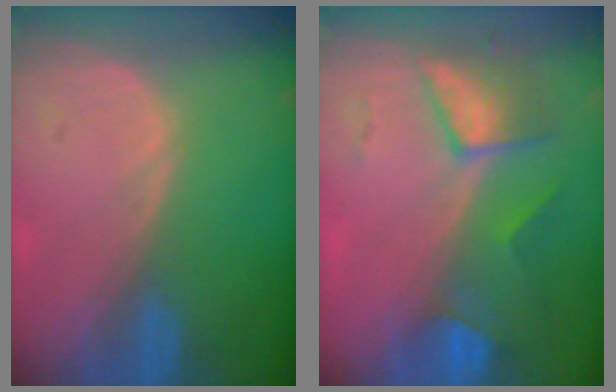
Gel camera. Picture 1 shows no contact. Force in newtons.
{"total": 7.6, "press": 6.7, "slide": 3.5}